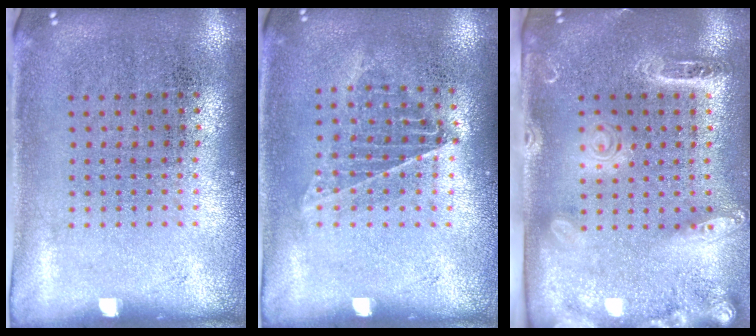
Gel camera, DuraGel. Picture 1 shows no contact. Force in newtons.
{"total": 0.9, "press": 0.9, "slide": 0.1}
{"total": 2.5, "press": 2.0, "slide": 1.6}